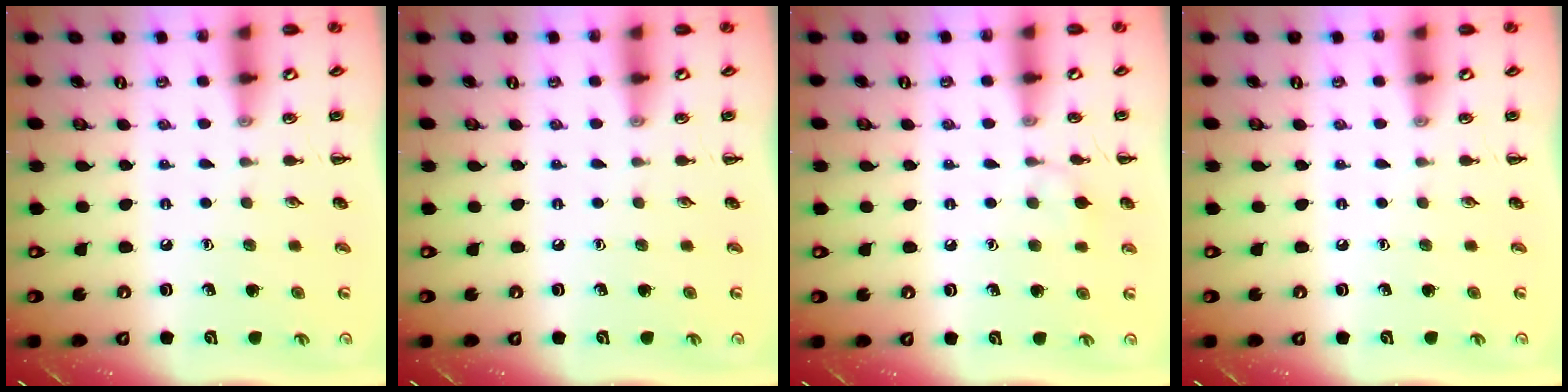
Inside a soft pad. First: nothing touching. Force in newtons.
{"total": 0.0}
{"total": 6.2, "press": 6.0, "slide": 1.7}
{"total": 0.0}